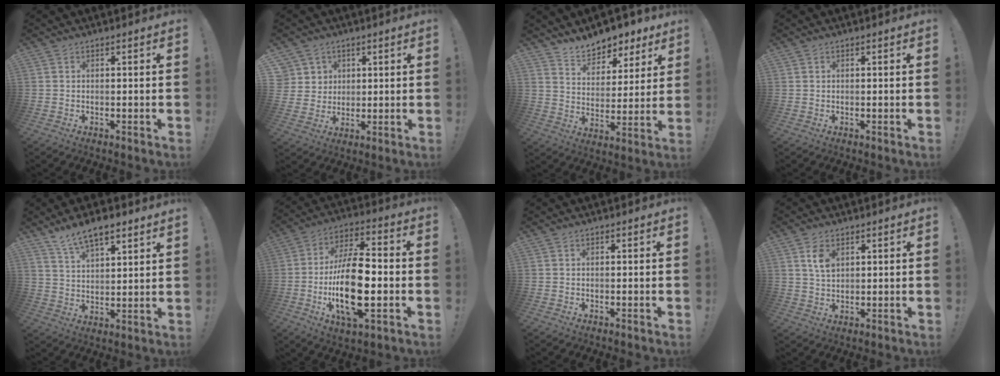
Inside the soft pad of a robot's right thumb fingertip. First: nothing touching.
{"total": 6.9, "force": [2.7, 6.3, 1.0], "torque": [-0.017, -0.020, 0.056]}
{"total": 9.7, "force": [8.7, 4.0, 1.7], "torque": [-0.030, -0.074, 0.162]}
{"total": 0.5, "force": [0.3, 0.4, 0.0], "torque": [0.005, -0.001, 0.004]}
{"total": 9.0, "force": [7.1, 3.0, 4.7], "torque": [-0.075, -0.036, 0.130]}
{"total": 20.4, "force": [-3.8, 8.7, 18.1], "torque": [-0.349, 0.005, -0.061]}
{"total": 0.0}
{"total": 6.0, "force": [2.8, 3.7, 3.7], "torque": [-0.056, -0.011, 0.051]}